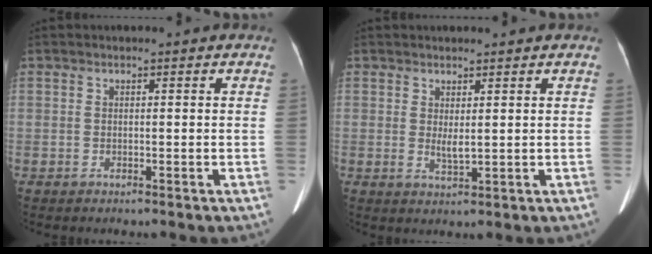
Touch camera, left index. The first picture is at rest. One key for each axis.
{"total": 2.3, "fx": 0.9, "fy": 0.4, "fz": 2.1, "tx": -0.043, "ty": -0.001, "tz": 0.022}